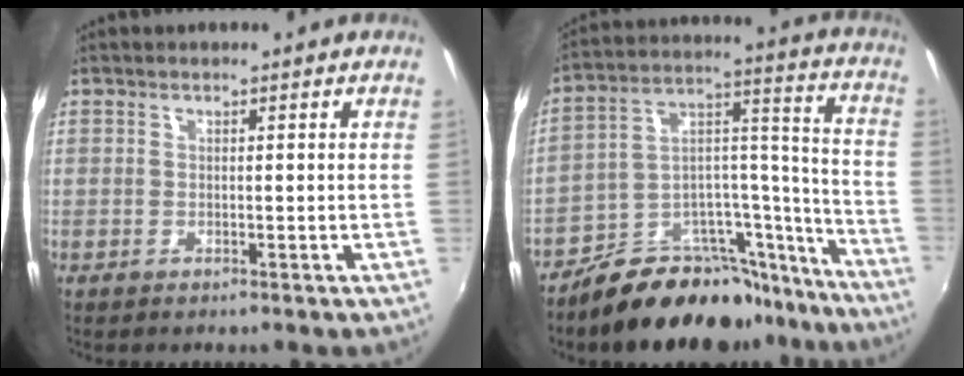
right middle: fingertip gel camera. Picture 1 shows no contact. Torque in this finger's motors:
{"motor_torque": [1.04, -1.10, 0.22, 0.07]}